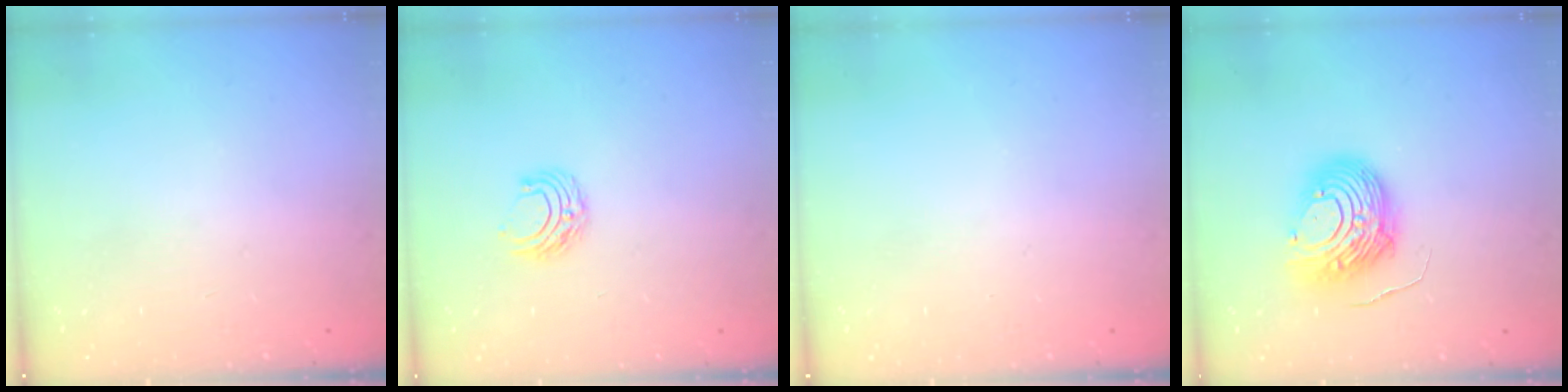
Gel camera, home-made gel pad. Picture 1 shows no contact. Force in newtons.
{"total": 6.2, "press": 6.2, "slide": 0.5}
{"total": 0.0}
{"total": 11.2, "press": 11.2, "slide": 1.1}